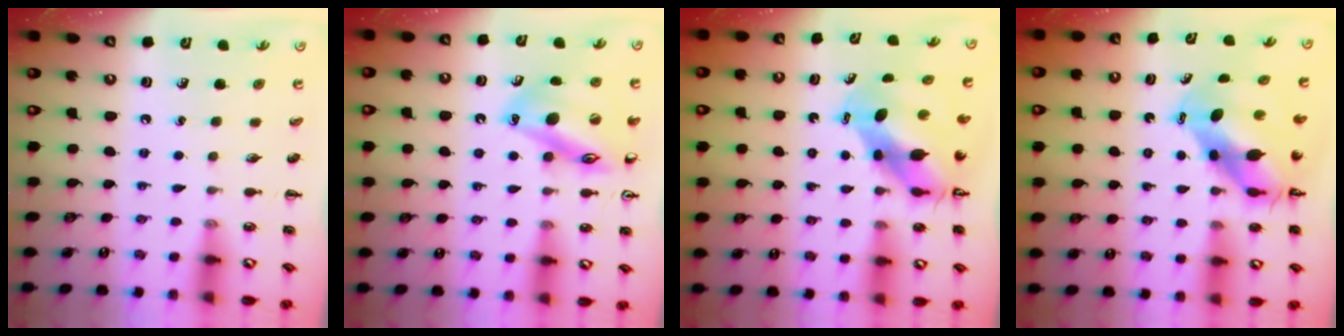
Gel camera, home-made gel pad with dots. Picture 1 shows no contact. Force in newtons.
{"total": 16.2, "press": 16.0, "slide": 2.5}
{"total": 7.3, "press": 7.1, "slide": 1.9}
{"total": 8.4, "press": 8.0, "slide": 2.4}